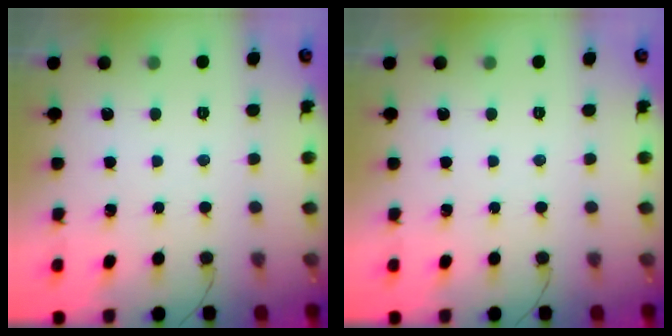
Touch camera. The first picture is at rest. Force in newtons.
{"total": 0.0}